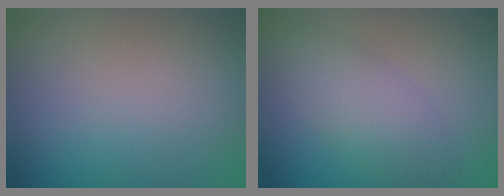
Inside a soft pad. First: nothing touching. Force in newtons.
{"total": 3.8, "press": 3.8, "slide": 0.1}